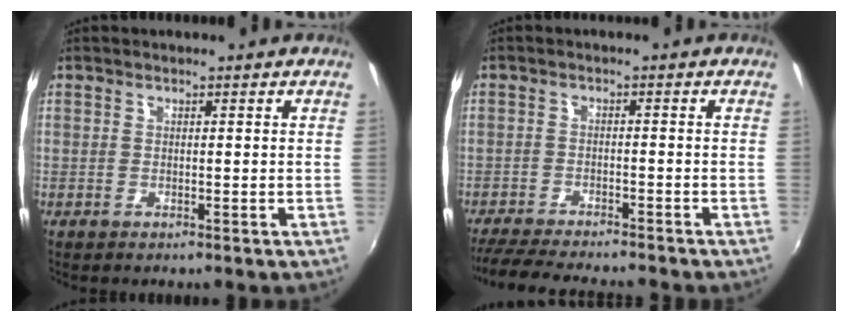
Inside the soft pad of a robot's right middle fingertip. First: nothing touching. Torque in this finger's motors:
{"motor_torque": [0.17, -0.18, 0.07, 0.07]}